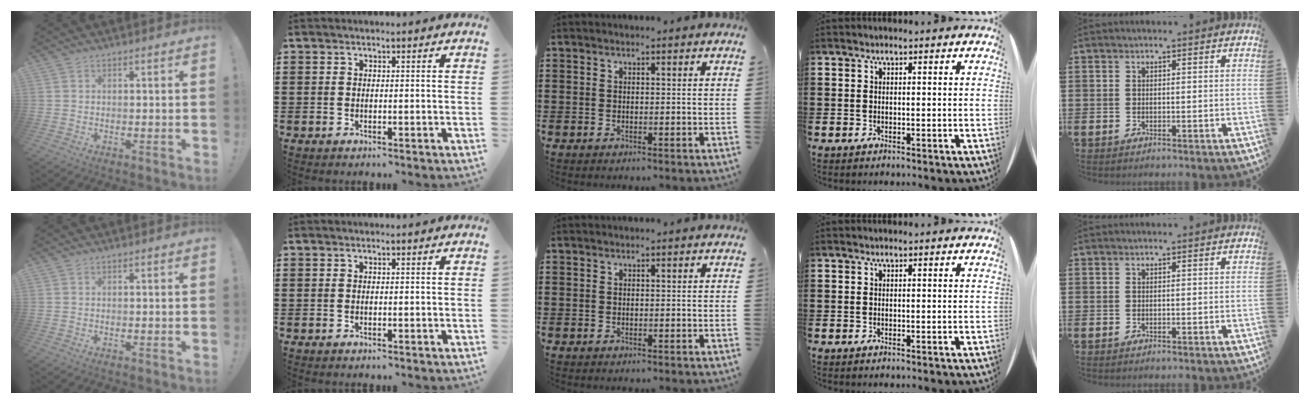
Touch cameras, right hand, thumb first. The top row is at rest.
{}